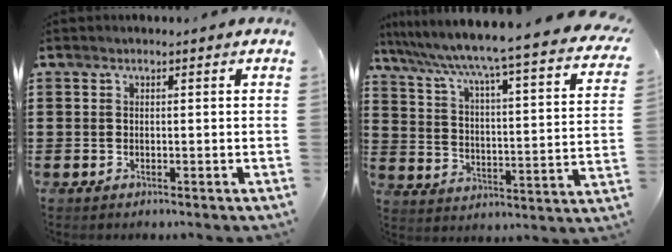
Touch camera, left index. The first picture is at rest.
{"total": 4.7, "force": [3.7, -1.0, 2.8], "torque": [-0.073, -0.049, 0.045]}